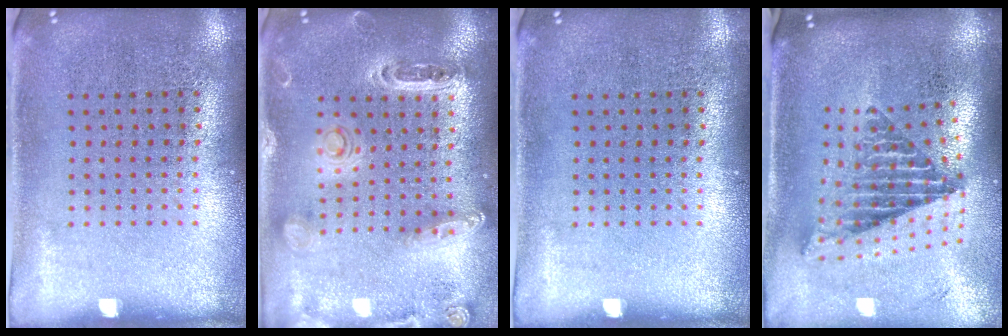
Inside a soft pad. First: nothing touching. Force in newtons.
{"total": 1.3, "press": 1.3, "slide": 0.2}
{"total": 0.0}
{"total": 2.4, "press": 1.6, "slide": 1.9}